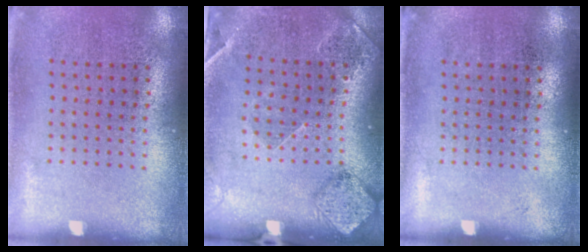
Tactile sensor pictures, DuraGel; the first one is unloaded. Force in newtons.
{"total": 1.6, "press": 1.5, "slide": 0.5}
{"total": 0.0}